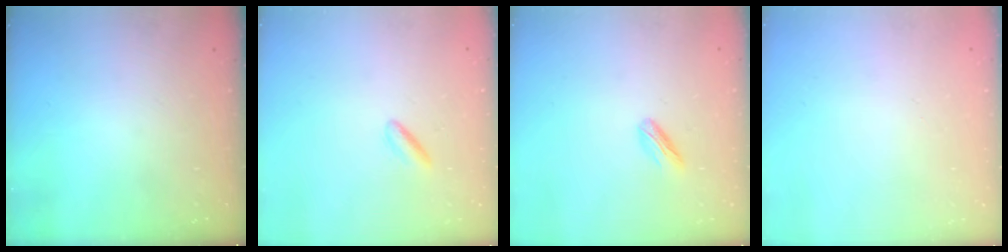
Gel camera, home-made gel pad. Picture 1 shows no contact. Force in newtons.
{"total": 1.8, "press": 1.6, "slide": 0.8}
{"total": 3.8, "press": 3.7, "slide": 0.8}
{"total": 2.0, "press": 2.0, "slide": 0.1}